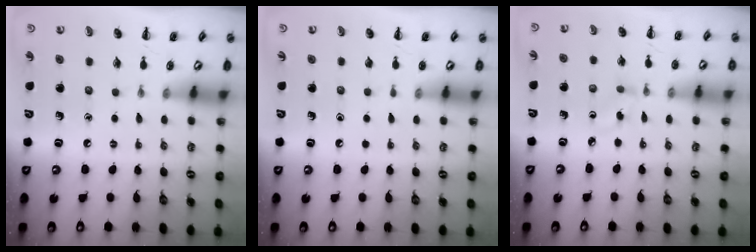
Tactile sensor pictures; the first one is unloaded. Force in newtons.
{"total": 0.0}
{"total": 2.3, "press": 2.0, "slide": 1.1}